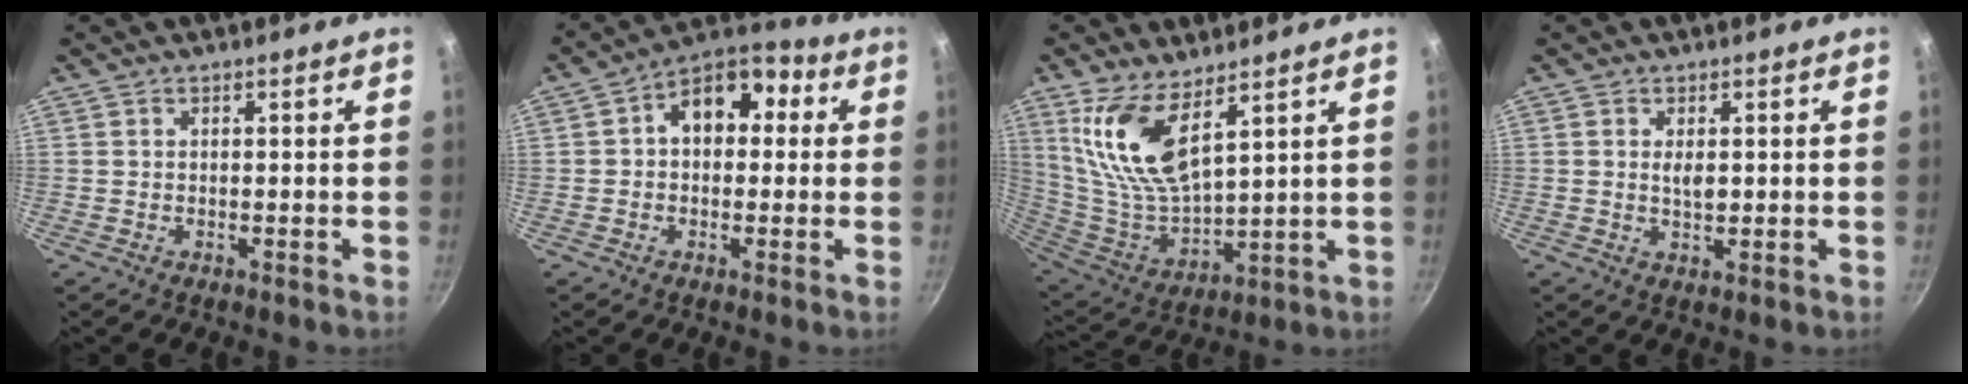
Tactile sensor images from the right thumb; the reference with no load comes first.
{"total": 11.8, "force": [1.9, 8.4, 8.0], "torque": [-0.073, 0.031, 0.009]}
{"total": 13.6, "force": [7.6, 5.2, 10.0], "torque": [-0.191, -0.064, 0.164]}
{"total": 2.6, "force": [0.4, 1.3, 2.3], "torque": [-0.034, -0.002, 0.009]}